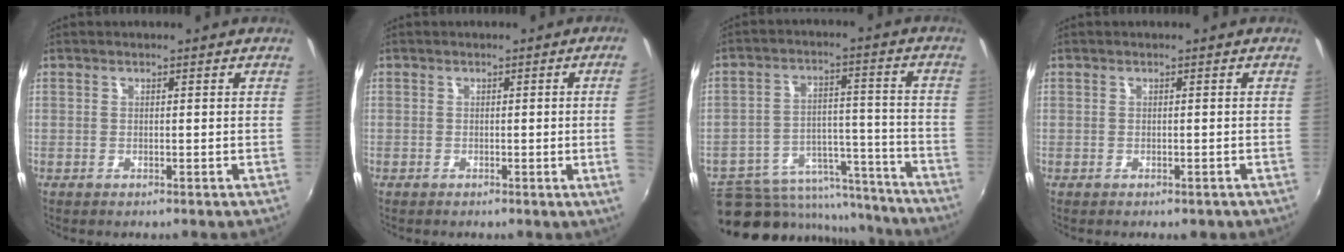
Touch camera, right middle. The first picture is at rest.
{"total": 3.9, "force": [0.2, -2.0, 3.3], "torque": [-0.052, -0.010, 0.008]}
{"total": 17.3, "force": [-14.5, 8.3, 4.6], "torque": [-0.091, 0.041, -0.188]}
{"total": 1.7, "force": [-1.1, 1.0, 0.7], "torque": [-0.015, -0.008, -0.013]}